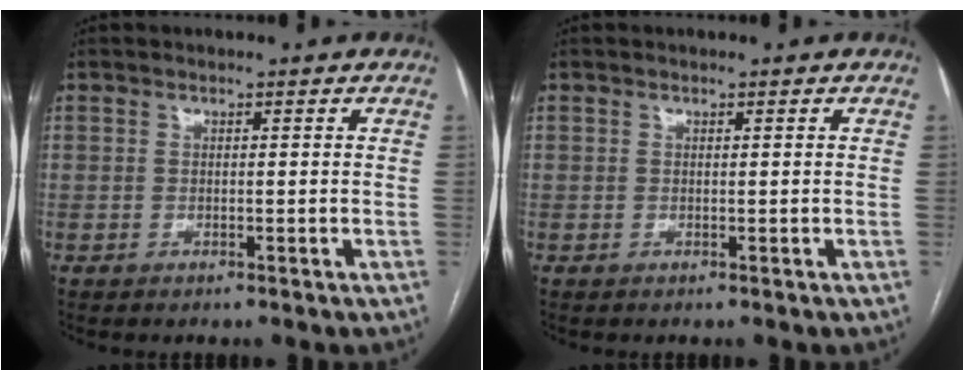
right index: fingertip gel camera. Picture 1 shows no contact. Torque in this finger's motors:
{"motor_torque": [0.02, -0.10, 0.00, 0.01]}